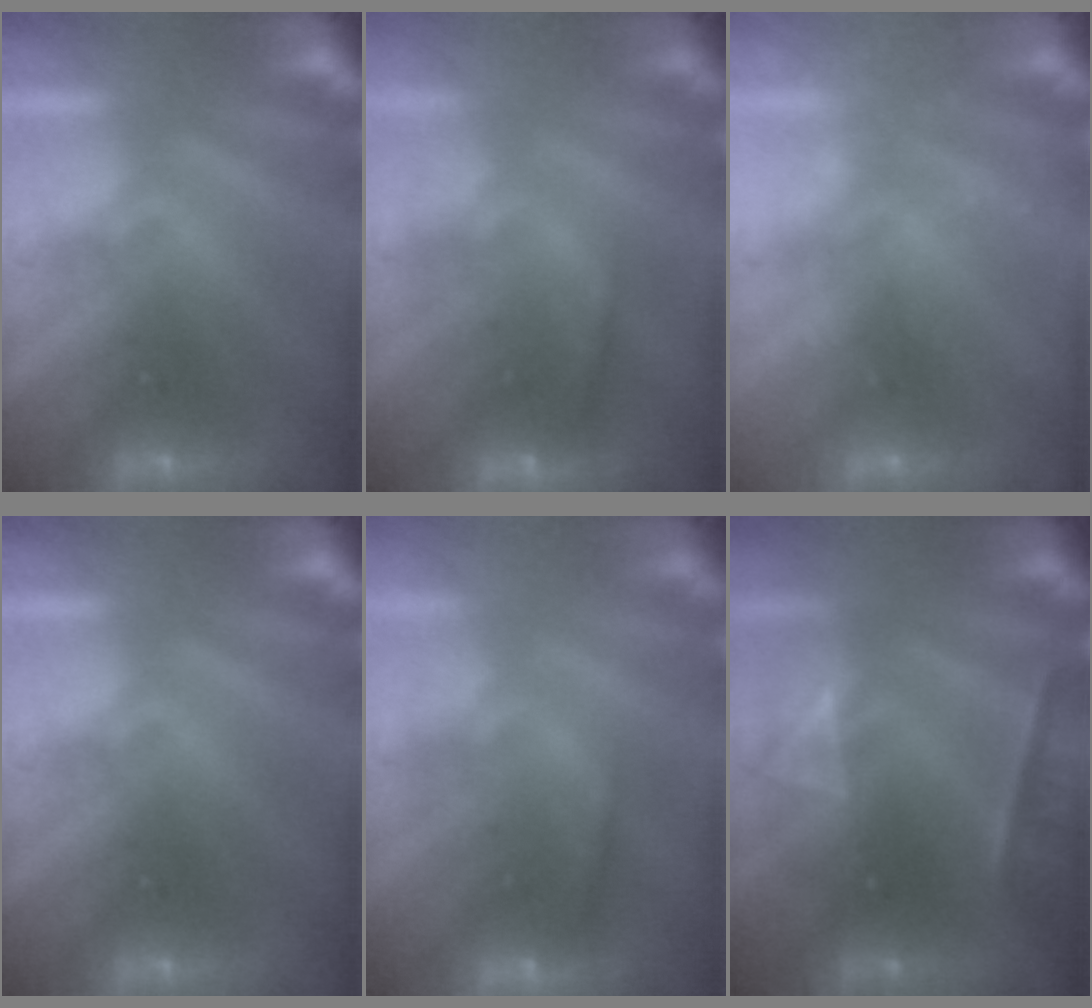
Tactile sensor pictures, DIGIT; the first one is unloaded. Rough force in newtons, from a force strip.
{"total": 2.4}
{"total": 2.2}
{"total": 0.0}
{"total": 2.4}
{"total": 2.3}